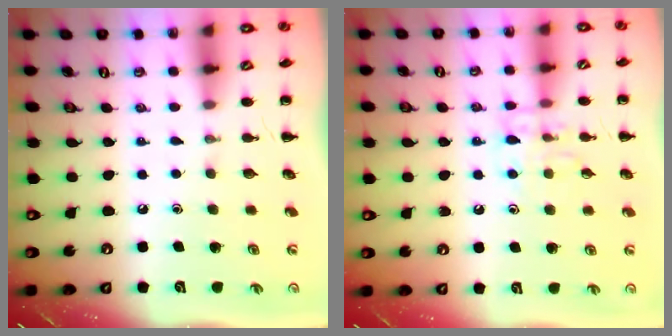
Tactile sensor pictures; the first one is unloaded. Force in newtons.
{"total": 8.7, "press": 8.7, "slide": 0.4}